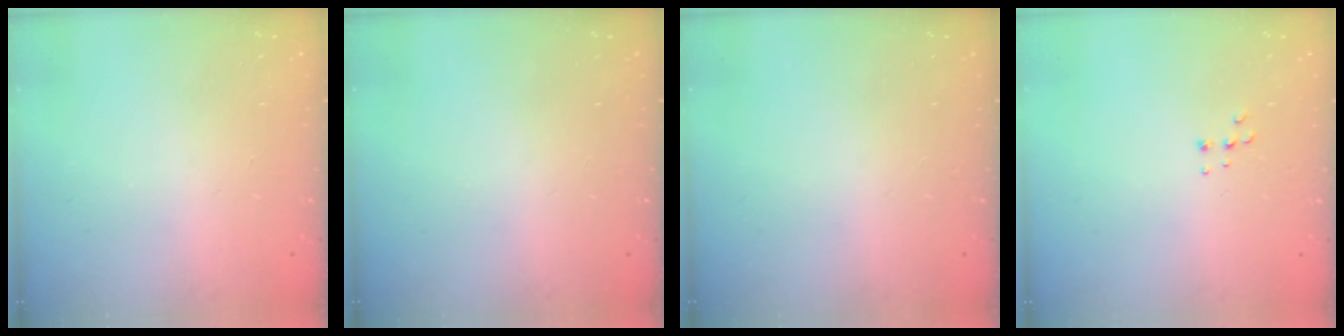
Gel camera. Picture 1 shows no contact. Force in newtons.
{"total": 0.0}
{"total": 0.0}
{"total": 4.4, "press": 4.4, "slide": 0.5}